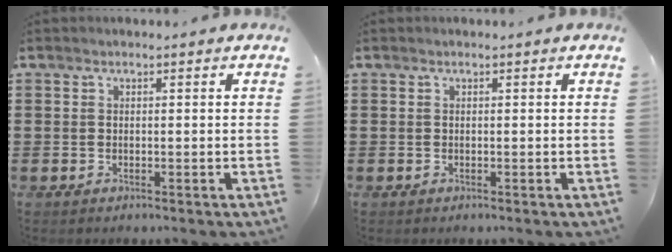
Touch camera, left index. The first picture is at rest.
{"total": 0.0}